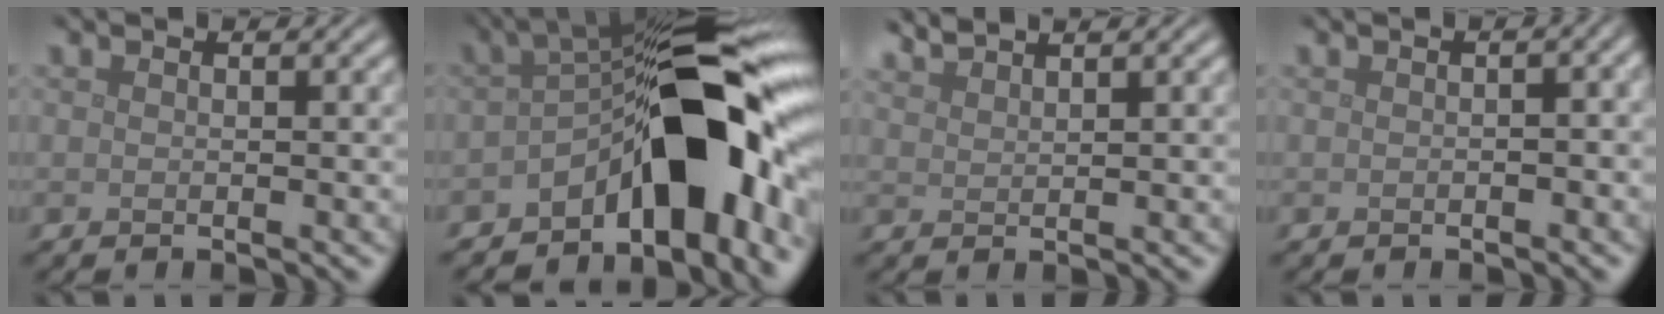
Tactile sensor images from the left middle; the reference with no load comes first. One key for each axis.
{"total": 13.5, "fx": -4.1, "fy": 6.4, "fz": 11.1, "tx": -0.132, "ty": 0.009, "tz": -0.072}
{"total": 1.9, "fx": 1.8, "fy": 0.2, "fz": 0.5, "tx": -0.002, "ty": 0.005, "tz": 0.036}
{"total": 1.5, "fx": -0.3, "fy": 0.5, "fz": 1.4, "tx": -0.016, "ty": 0.001, "tz": -0.002}